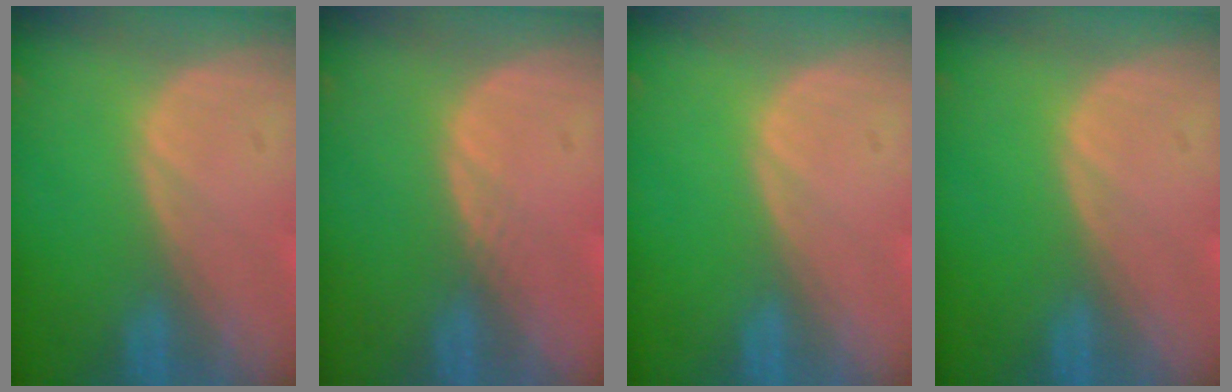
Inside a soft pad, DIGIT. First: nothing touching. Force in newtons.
{"total": 0.7, "press": 0.6, "slide": 0.3}
{"total": 0.0}
{"total": 0.0}